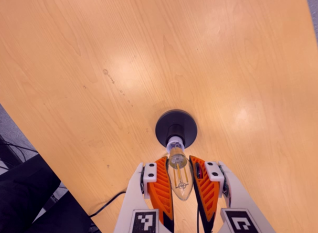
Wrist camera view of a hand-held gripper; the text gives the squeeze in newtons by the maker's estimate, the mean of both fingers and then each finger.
{"total": 22.1, "left": 24.8, "right": 19.4}